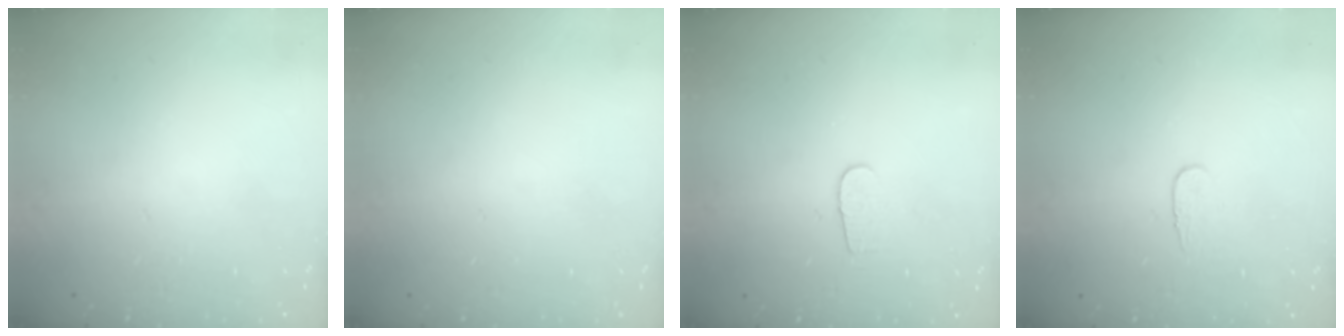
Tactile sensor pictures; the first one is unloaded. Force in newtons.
{"total": 0.6, "press": 0.6, "slide": 0.2}
{"total": 5.4, "press": 5.4, "slide": 0.6}
{"total": 4.3, "press": 4.2, "slide": 0.4}